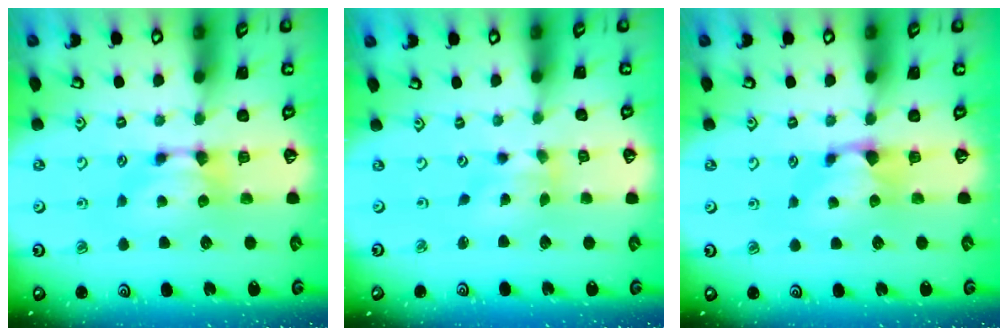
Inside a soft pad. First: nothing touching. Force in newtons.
{"total": 1.2, "press": 0.3, "slide": 1.1}
{"total": 1.3, "press": 0.7, "slide": 1.0}